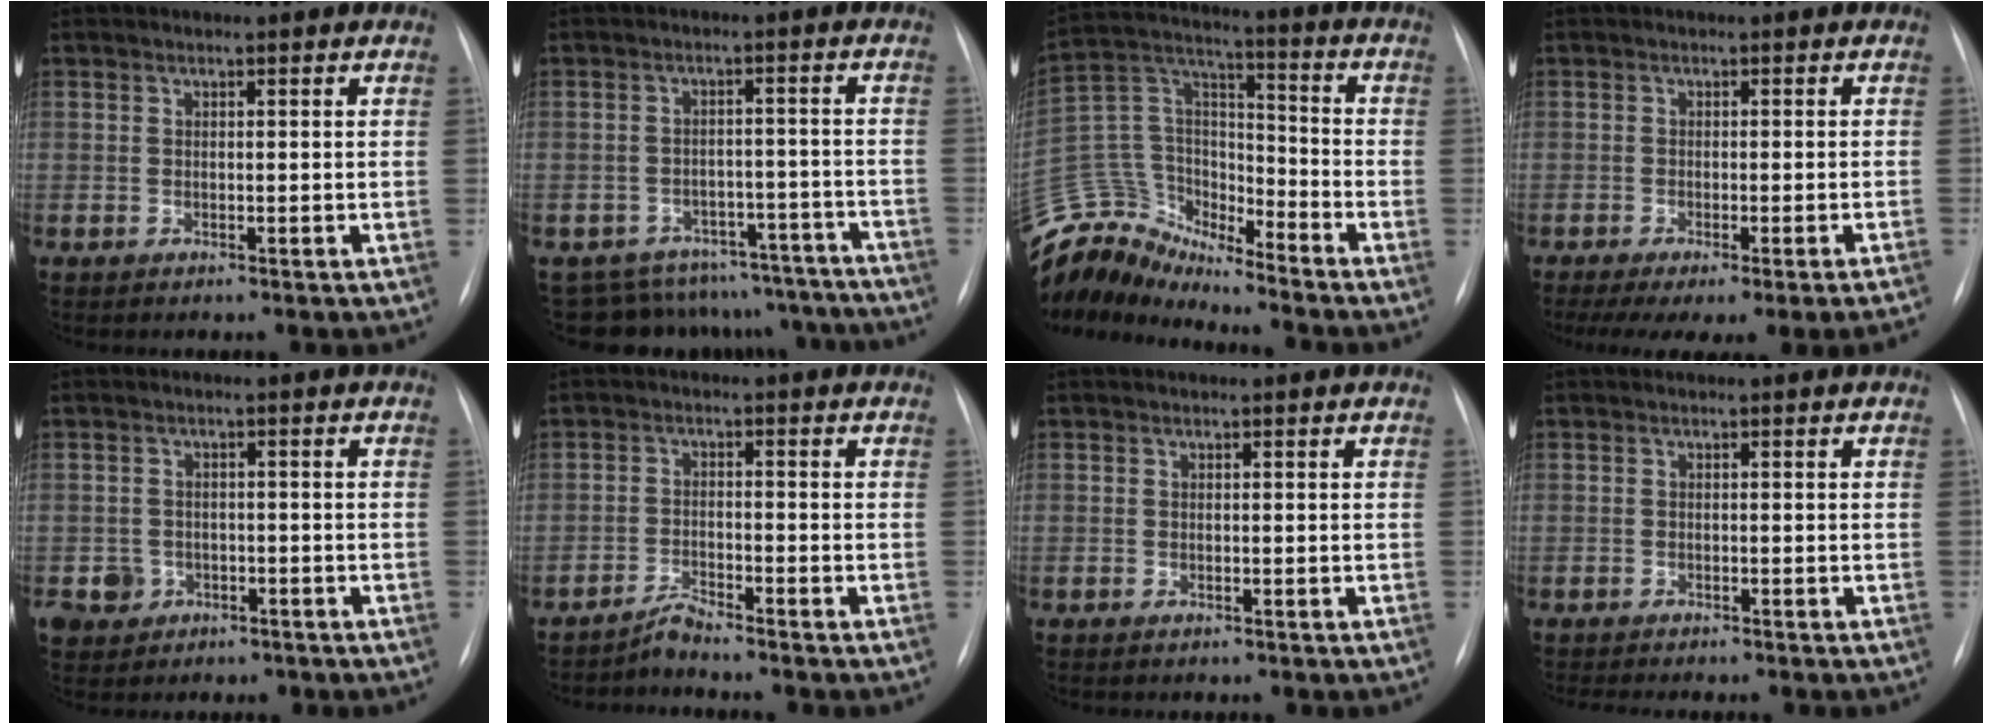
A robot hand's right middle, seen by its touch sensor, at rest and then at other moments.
{"total": 16.5, "force": [-15.4, 5.9, 0.9], "torque": [0.001, 0.039, -0.175]}
{"total": 13.8, "force": [-13.4, 3.2, 1.0], "torque": [-0.027, 0.075, -0.255]}
{"total": 14.2, "force": [-11.8, 0.4, 7.9], "torque": [-0.083, -0.021, -0.153]}
{"total": 3.7, "force": [-1.5, 3.4, 0.3], "torque": [-0.002, 0.010, -0.018]}
{"total": 2.4, "force": [-2.3, -0.7, 0.0], "torque": [-0.003, -0.015, -0.045]}
{"total": 0.0}
{"total": 3.8, "force": [-3.4, 0.3, 1.8], "torque": [-0.022, -0.005, -0.043]}